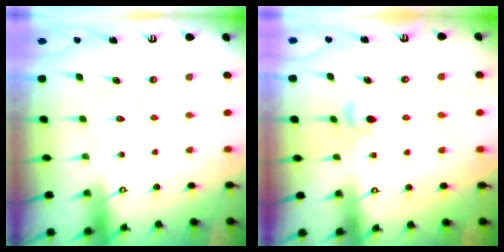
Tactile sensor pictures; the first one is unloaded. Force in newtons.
{"total": 4.0, "press": 3.9, "slide": 0.6}